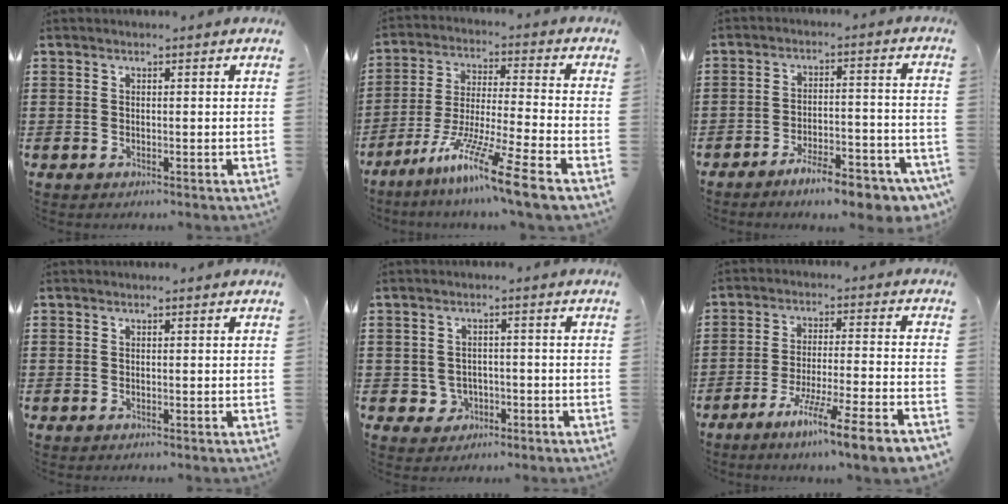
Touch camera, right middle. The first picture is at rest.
{"total": 12.0, "force": [-8.9, -0.6, 7.9], "torque": [-0.154, 0.000, -0.175]}
{"total": 8.2, "force": [-6.7, 1.3, 4.5], "torque": [-0.068, 0.007, -0.121]}
{"total": 0.0}
{"total": 2.3, "force": [-1.0, 2.0, 0.7], "torque": [-0.023, 0.001, -0.024]}
{"total": 9.0, "force": [-6.9, -0.6, 5.8], "torque": [-0.107, -0.011, -0.132]}